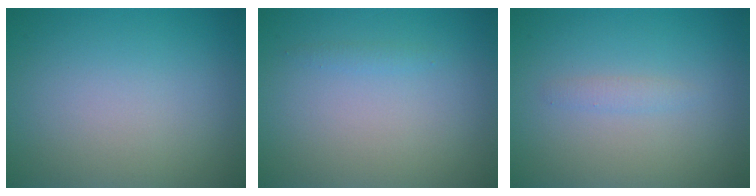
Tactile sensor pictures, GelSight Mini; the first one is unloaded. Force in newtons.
{"total": 0.5, "press": 0.5, "slide": 0.0}
{"total": 0.9, "press": 0.9, "slide": 0.0}